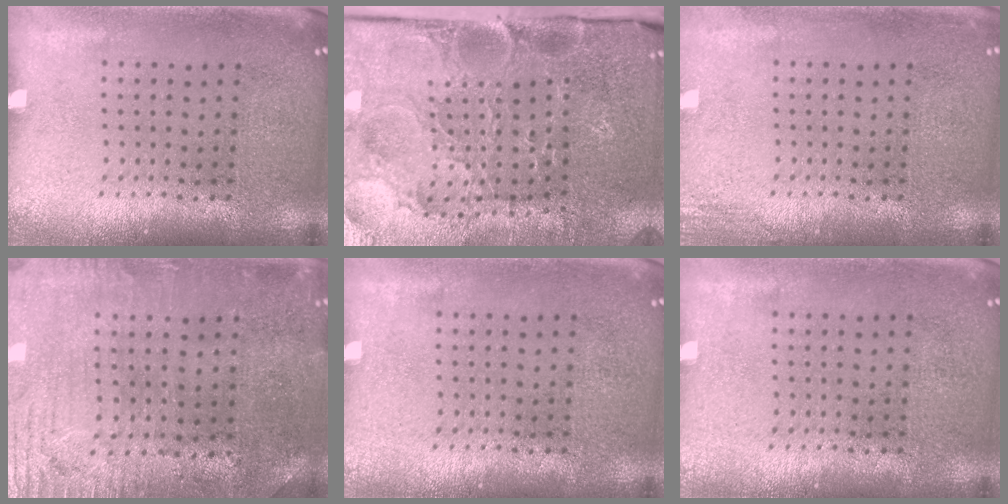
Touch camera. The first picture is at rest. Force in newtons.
{"total": 4.0, "press": 3.7, "slide": 1.4}
{"total": 1.4, "press": 1.4, "slide": 0.2}
{"total": 0.9, "press": 0.7, "slide": 0.6}
{"total": 0.0}
{"total": 0.0}